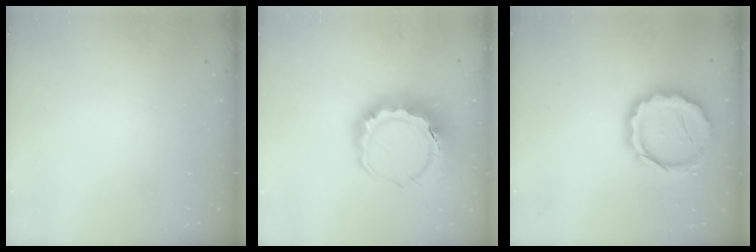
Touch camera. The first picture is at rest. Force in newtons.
{"total": 11.1, "press": 10.9, "slide": 2.3}
{"total": 15.0, "press": 14.6, "slide": 3.3}